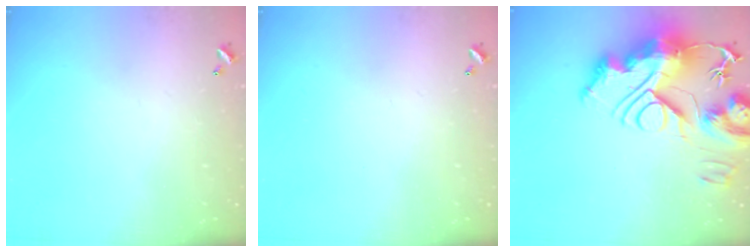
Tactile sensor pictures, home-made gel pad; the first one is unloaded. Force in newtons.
{"total": 0.0}
{"total": 0.5, "press": 0.5, "slide": 0.0}